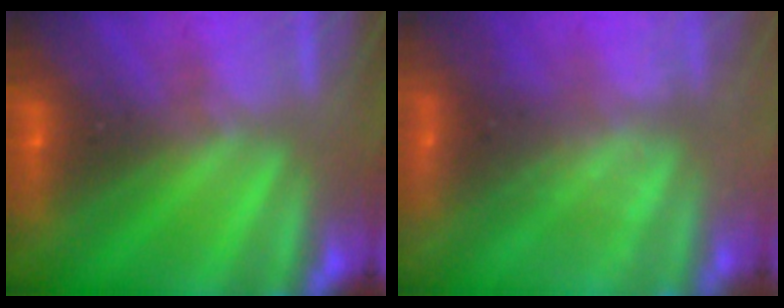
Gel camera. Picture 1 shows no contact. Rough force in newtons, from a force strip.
{"total": 2.3}